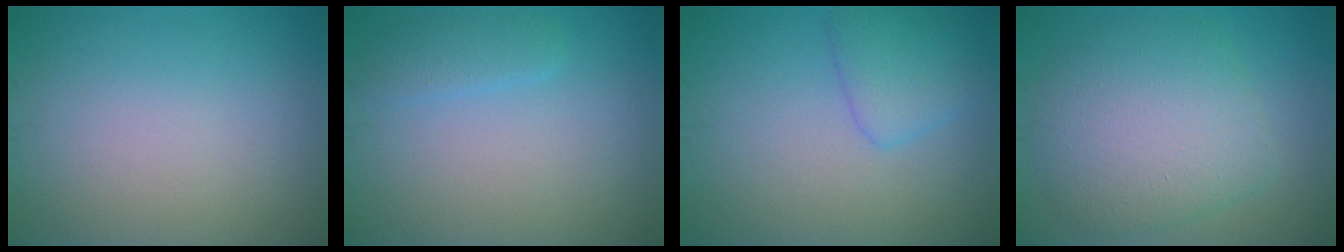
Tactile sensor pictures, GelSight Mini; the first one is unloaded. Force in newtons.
{"total": 1.7, "press": 1.7, "slide": 0.1}
{"total": 2.7, "press": 2.7, "slide": 0.2}
{"total": 7.0, "press": 7.0, "slide": 0.2}